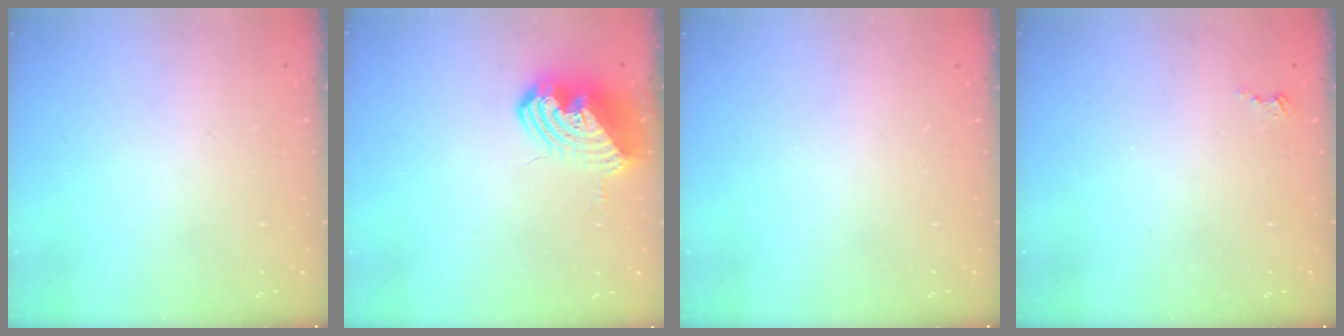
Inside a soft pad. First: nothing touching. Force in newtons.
{"total": 11.2, "press": 11.1, "slide": 1.7}
{"total": 0.0}
{"total": 2.5, "press": 2.5, "slide": 0.3}